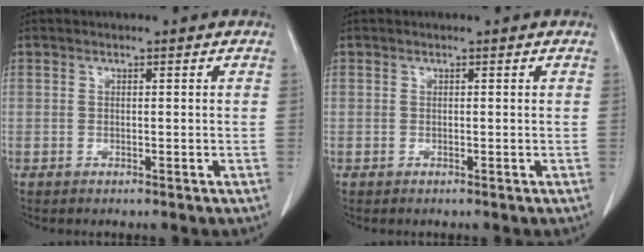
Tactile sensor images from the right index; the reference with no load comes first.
{"total": 0.0}